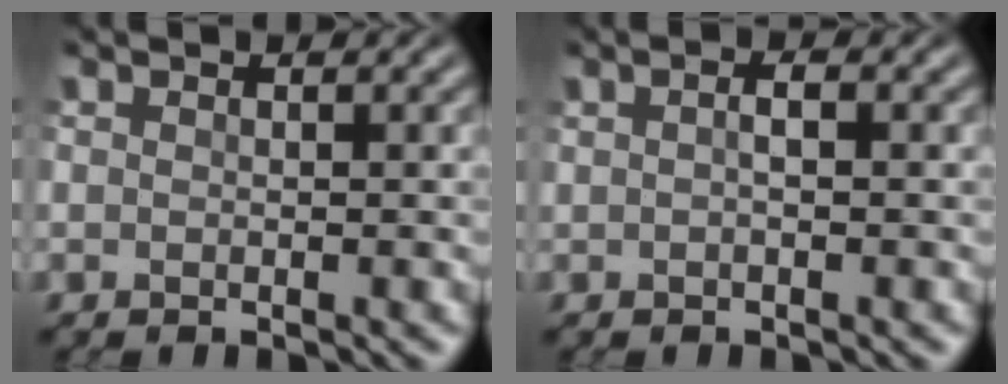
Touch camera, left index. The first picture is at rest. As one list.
[{"total": 1.2, "force": [0.0, 0.4, 1.1], "torque": [-0.021, -0.001, 0.000]}]